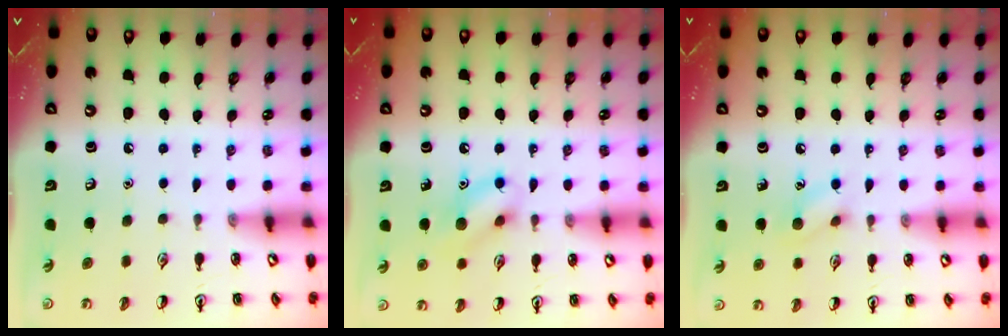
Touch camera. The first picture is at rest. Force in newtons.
{"total": 10.0, "press": 9.9, "slide": 0.7}
{"total": 6.7, "press": 6.6, "slide": 0.9}